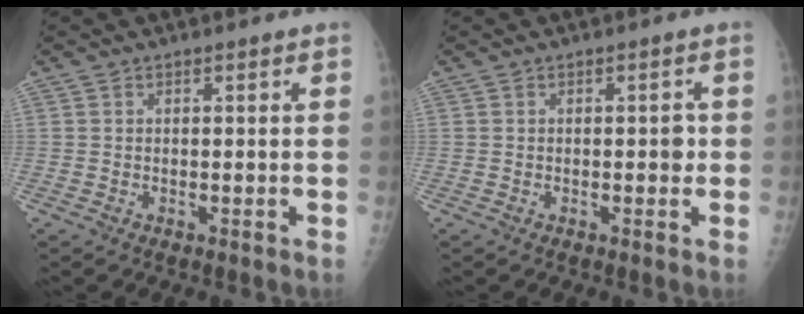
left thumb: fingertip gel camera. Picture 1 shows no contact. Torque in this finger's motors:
{"motor_torque": [0.14, 0.05, 0.10, -0.04, 0.02]}